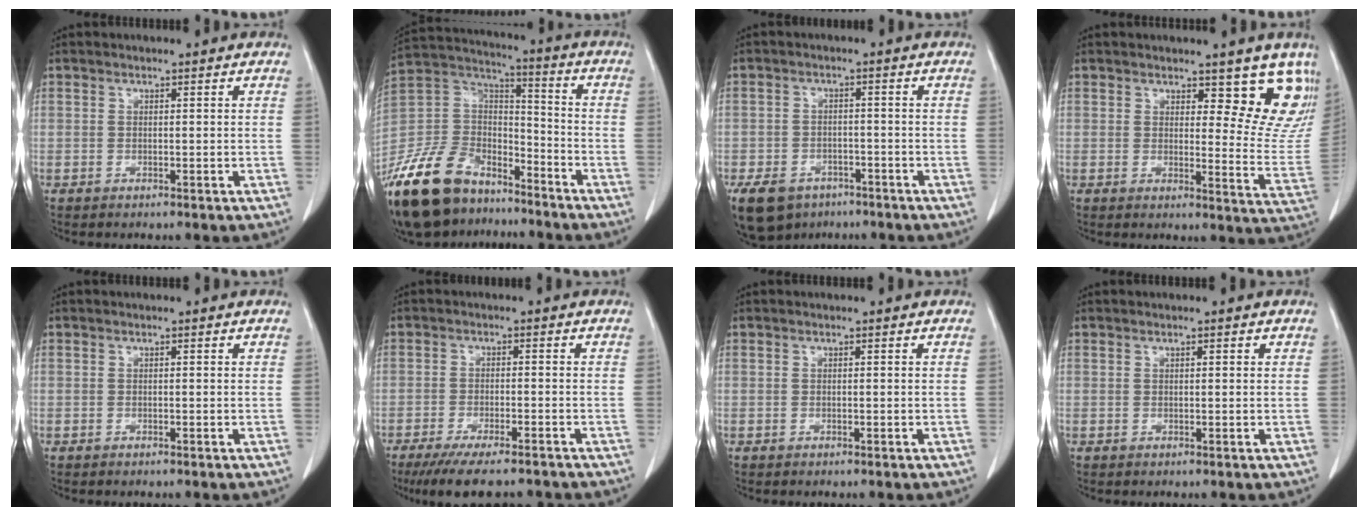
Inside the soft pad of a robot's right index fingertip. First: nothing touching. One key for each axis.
{"total": 24.0, "fx": -17.4, "fy": 12.0, "fz": 11.3, "tx": -0.304, "ty": 0.003, "tz": -0.321}
{"total": 12.9, "fx": -7.8, "fy": 9.1, "fz": 4.9, "tx": -0.129, "ty": -0.002, "tz": -0.113}
{"total": 12.2, "fx": 9.0, "fy": 4.7, "fz": 6.7, "tx": -0.052, "ty": -0.030, "tz": 0.098}
{"total": 0.0}
{"total": 11.6, "fx": -9.4, "fy": 2.6, "fz": 6.3, "tx": -0.099, "ty": -0.016, "tz": -0.145}
{"total": 0.0}
{"total": 1.0, "fx": 0.4, "fy": 0.4, "fz": 0.8, "tx": -0.019, "ty": 0.002, "tz": 0.008}